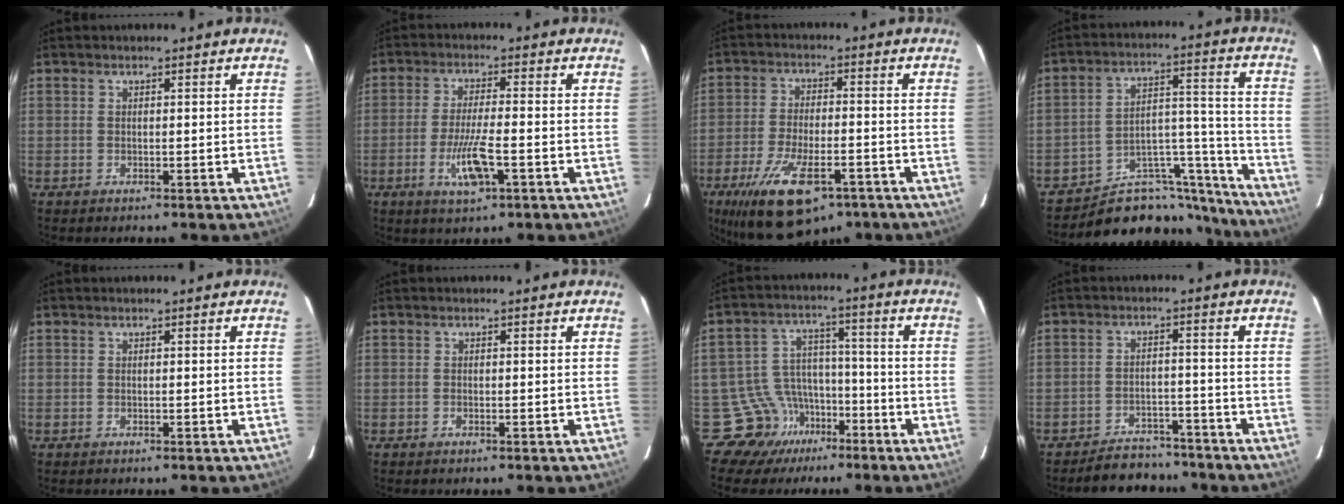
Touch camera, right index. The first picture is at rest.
{"total": 6.9, "force": [-2.6, 0.9, 6.3], "torque": [-0.123, -0.011, -0.045]}
{"total": 13.8, "force": [-8.1, 5.1, 9.9], "torque": [-0.189, -0.017, -0.129]}
{"total": 17.3, "force": [-16.0, 5.8, 3.0], "torque": [-0.015, 0.073, -0.228]}
{"total": 0.0}
{"total": 0.0}
{"total": 10.5, "force": [-5.7, 8.9, 0.4], "torque": [-0.007, 0.061, -0.078]}
{"total": 6.8, "force": [-6.2, 2.8, 0.3], "torque": [0.005, 0.012, -0.098]}